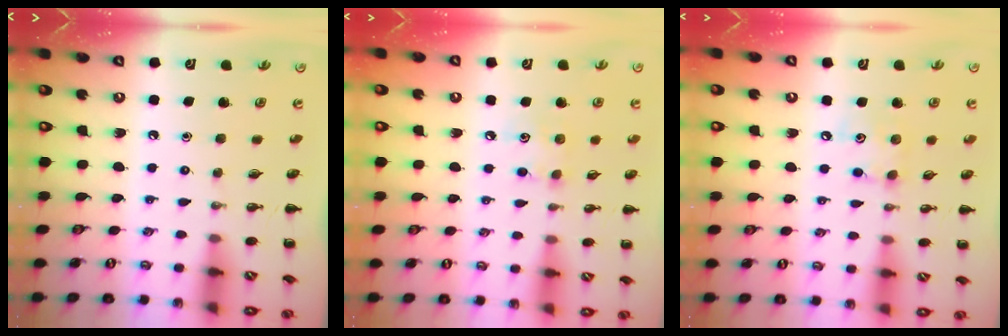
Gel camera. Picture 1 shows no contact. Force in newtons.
{"total": 6.9, "press": 6.8, "slide": 1.5}
{"total": 6.2, "press": 6.2, "slide": 0.6}